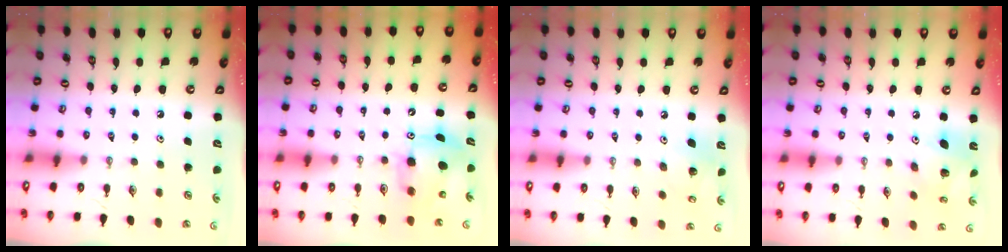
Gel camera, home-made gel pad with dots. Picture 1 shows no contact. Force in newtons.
{"total": 8.4, "press": 8.3, "slide": 1.1}
{"total": 8.4, "press": 8.2, "slide": 1.8}
{"total": 11.5, "press": 11.5, "slide": 1.1}